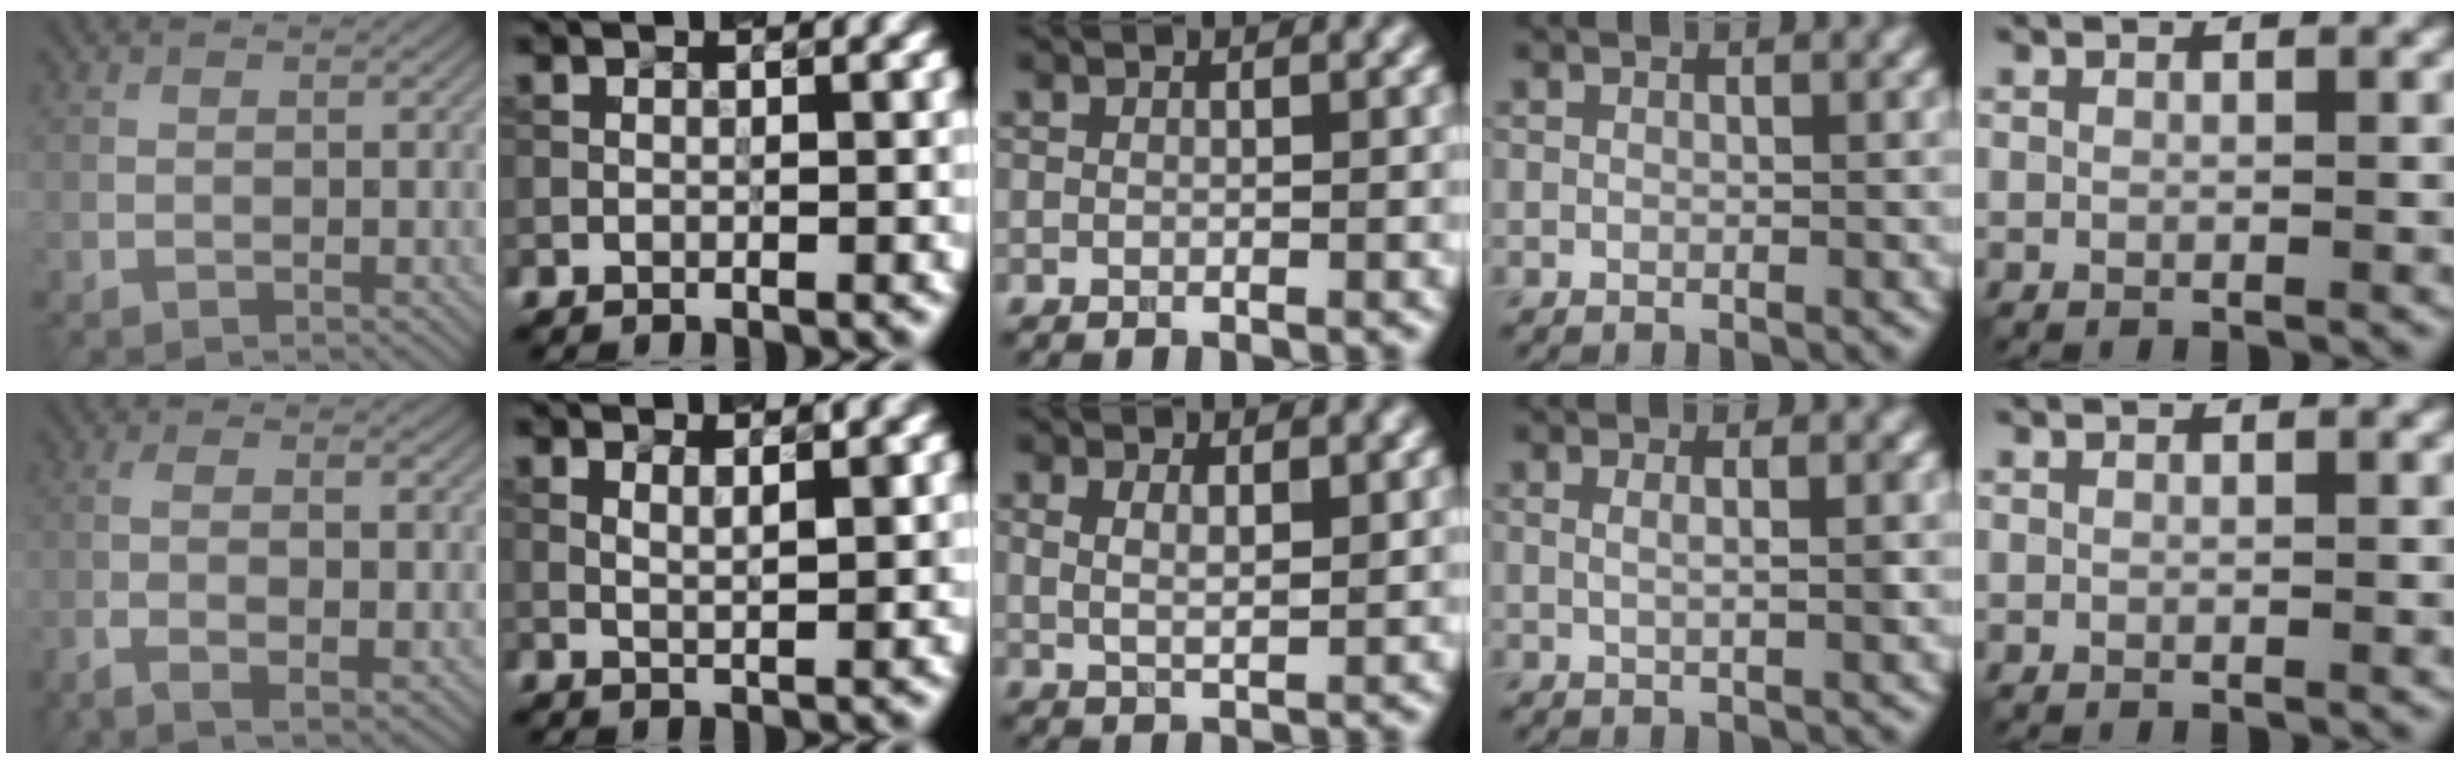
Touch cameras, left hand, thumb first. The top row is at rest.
{"thumb": {"total": 6.3, "force": [-2.6, 1.8, 5.5], "torque": [-0.109, -0.006, -0.043]}, "index": {"total": 1.7, "force": [1.1, 0.3, 1.2], "torque": [-0.019, 0.004, 0.024]}, "middle": {"total": 2.0, "force": [1.0, 0.7, 1.6], "torque": [-0.030, -0.005, 0.019]}, "ring": {"total": 2.3, "force": [0.6, 0.8, 2.0], "torque": [-0.014, 0.002, -0.006]}}